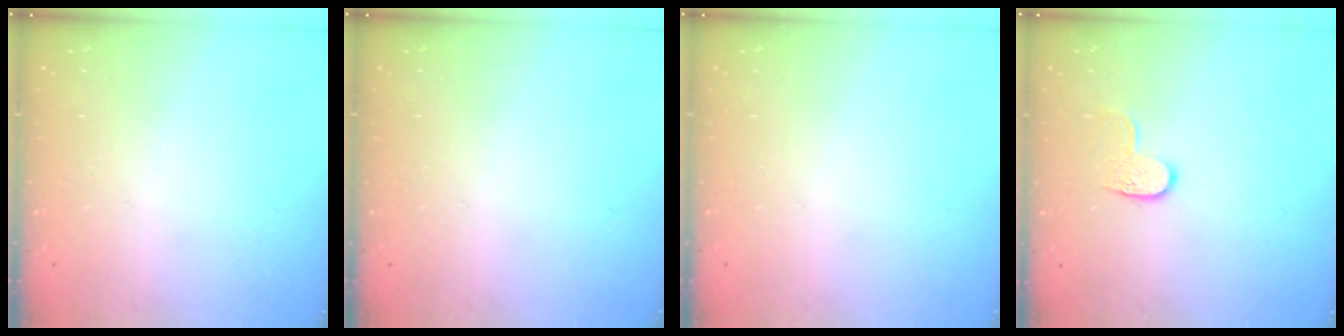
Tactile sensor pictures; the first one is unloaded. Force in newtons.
{"total": 0.0}
{"total": 0.0}
{"total": 6.0, "press": 6.0, "slide": 0.5}